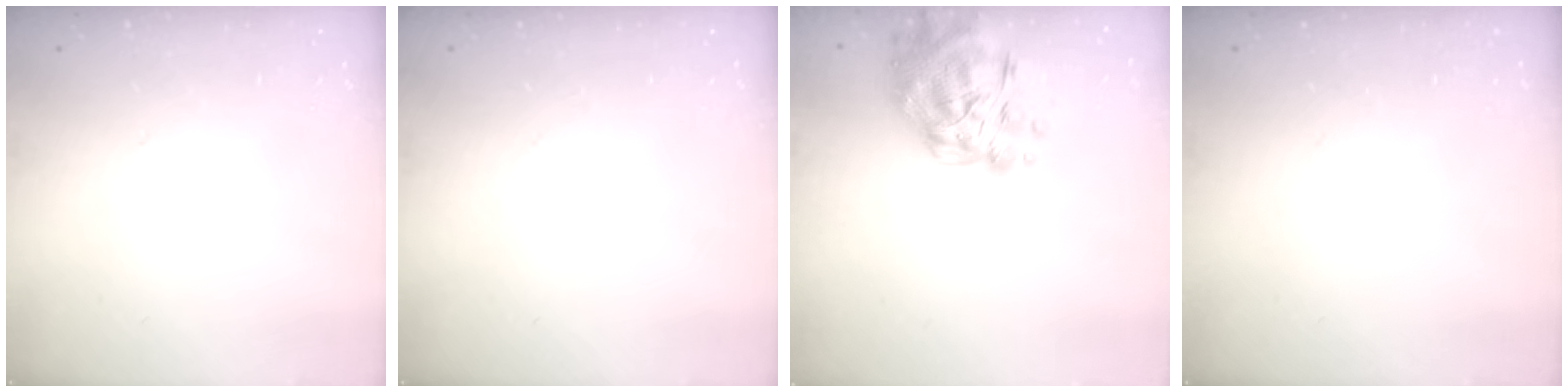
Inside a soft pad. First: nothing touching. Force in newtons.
{"total": 0.0}
{"total": 16.8, "press": 16.0, "slide": 5.2}
{"total": 0.0}